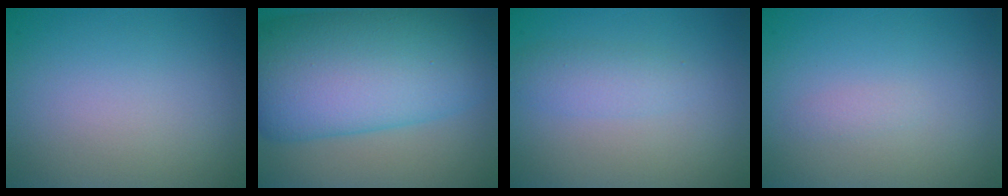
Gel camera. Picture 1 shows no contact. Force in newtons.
{"total": 14.1, "press": 14.1, "slide": 0.1}
{"total": 2.0, "press": 2.0, "slide": 0.0}
{"total": 0.6, "press": 0.6, "slide": 0.0}